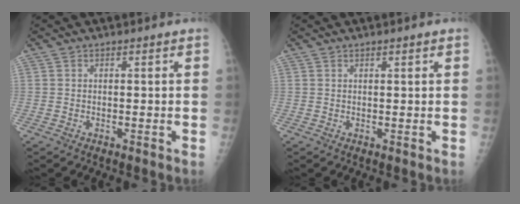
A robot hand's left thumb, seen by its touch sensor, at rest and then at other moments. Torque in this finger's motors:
{"motor_torque": [-0.66, -0.03, -0.27, -0.22, -0.02]}